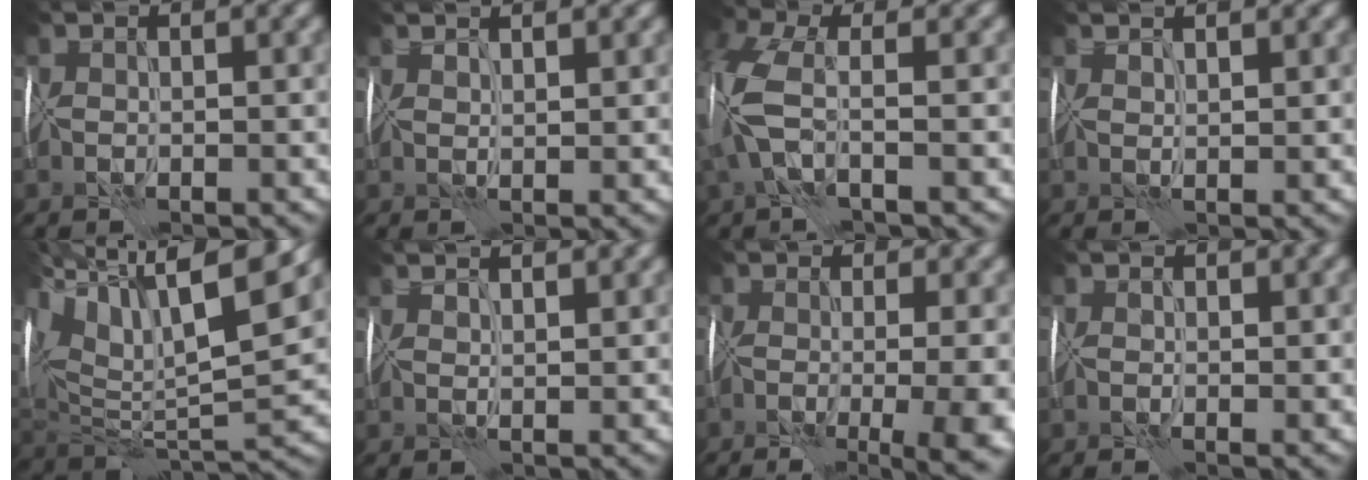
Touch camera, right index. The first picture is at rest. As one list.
[{"total": 3.5, "force": [2.6, 1.3, 1.8], "torque": [-0.009, 0.023, 0.017]}, {"total": 4.7, "force": [-0.7, 2.3, 4.0], "torque": [-0.110, 0.012, -0.027]}, {"total": 2.9, "force": [2.3, 1.0, 1.5], "torque": [-0.007, 0.019, 0.015]}, {"total": 16.2, "force": [9.1, 5.7, 12.1], "torque": [-0.252, 0.038, 0.166]}, {"total": 3.9, "force": [2.9, 1.5, 2.1], "torque": [-0.013, 0.026, 0.019]}, {"total": 12.2, "force": [-4.7, 5.0, 10.1], "torque": [-0.118, -0.012, -0.025]}, {"total": 1.1, "force": [0.2, 0.4, 1.0], "torque": [-0.012, -0.003, 0.007]}]